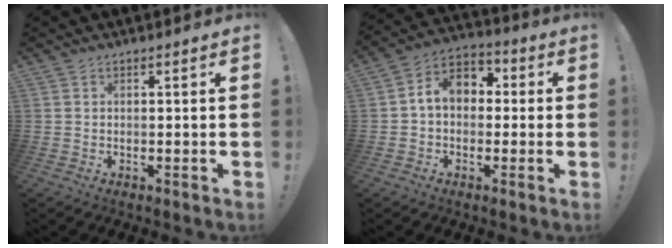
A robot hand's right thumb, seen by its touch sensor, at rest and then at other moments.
{"total": 9.0, "force": [1.0, 6.6, 5.9], "torque": [-0.096, 0.018, 0.026]}